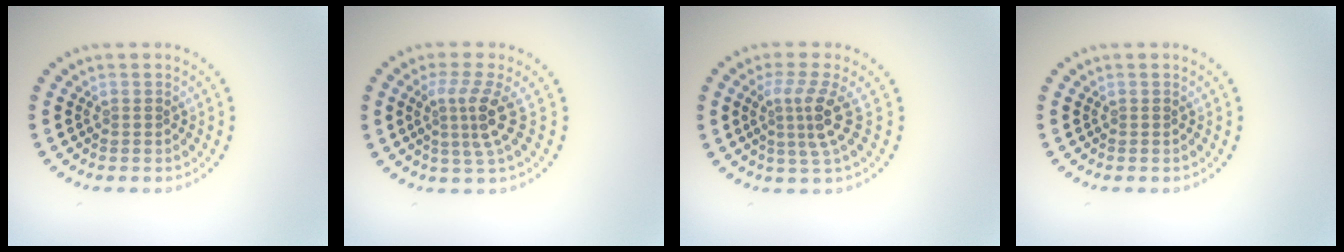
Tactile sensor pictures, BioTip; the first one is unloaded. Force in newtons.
{"total": 3.2, "press": 2.3, "slide": 2.3}
{"total": 3.2, "press": 2.3, "slide": 2.3}
{"total": 0.0}